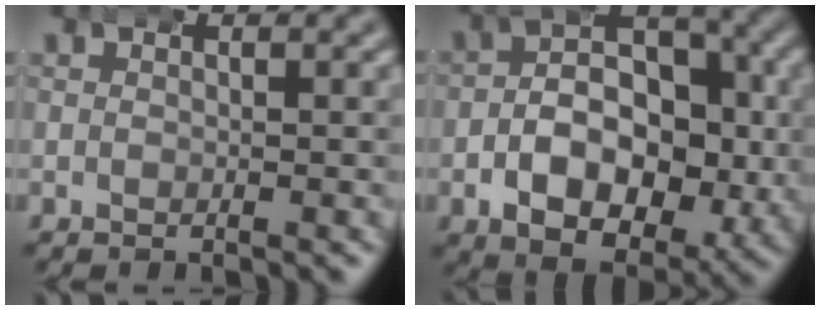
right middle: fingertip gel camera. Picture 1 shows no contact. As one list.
[{"total": 10.0, "force": [-1.7, 6.8, 7.1], "torque": [-0.104, -0.011, -0.031]}]